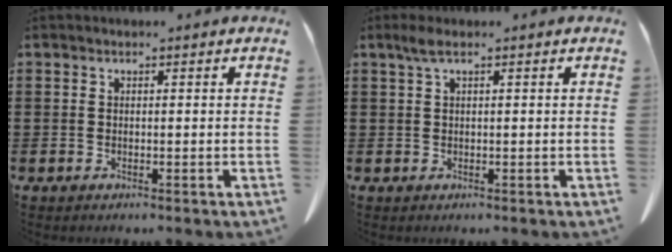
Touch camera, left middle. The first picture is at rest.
{"total": 1.6, "force": [0.6, 0.2, 1.5], "torque": [-0.031, 0.001, 0.010]}